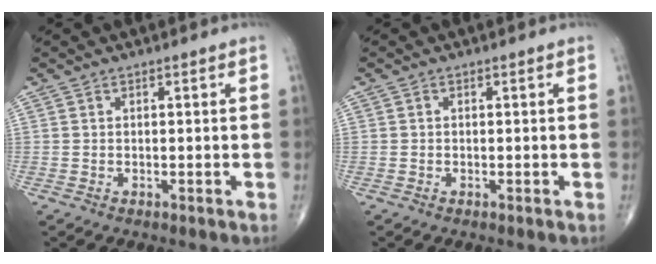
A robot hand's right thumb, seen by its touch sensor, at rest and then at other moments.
{"total": 0.0}